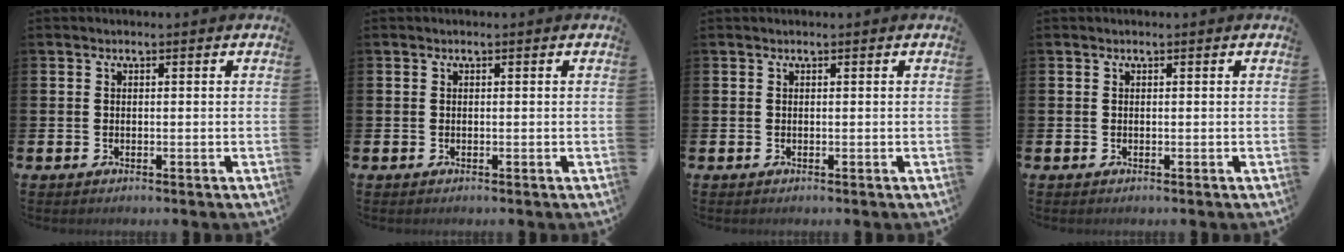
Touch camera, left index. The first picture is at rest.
{"total": 0.0}
{"total": 0.0}
{"total": 0.0}